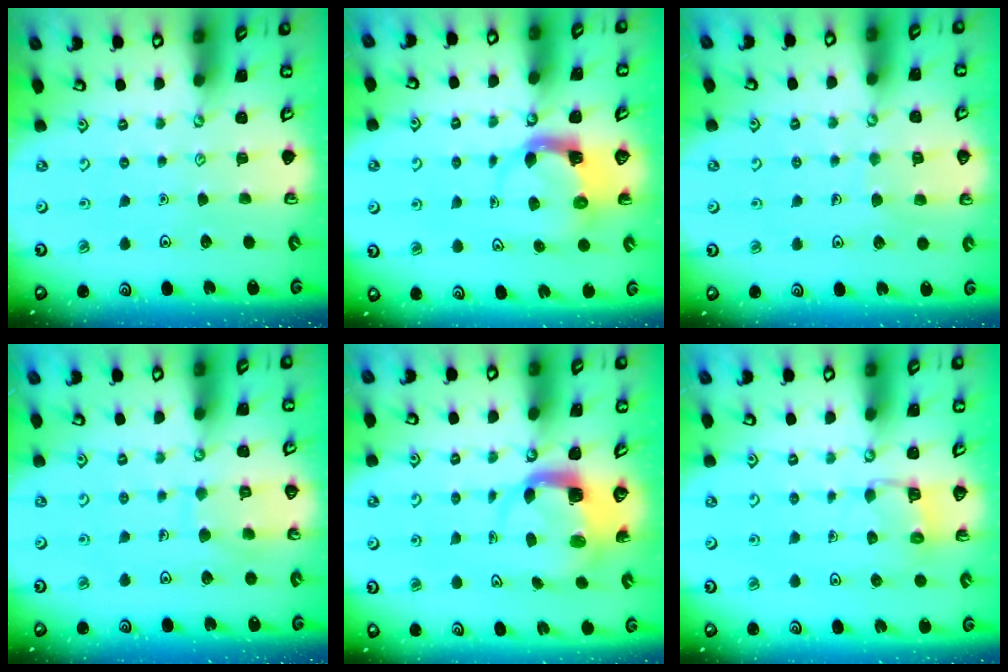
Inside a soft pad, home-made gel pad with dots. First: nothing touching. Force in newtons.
{"total": 3.8, "press": 3.8, "slide": 0.6}
{"total": 6.0, "press": 5.9, "slide": 0.5}
{"total": 8.1, "press": 8.1, "slide": 0.7}
{"total": 5.3, "press": 5.3, "slide": 0.8}
{"total": 4.3, "press": 4.3, "slide": 0.3}